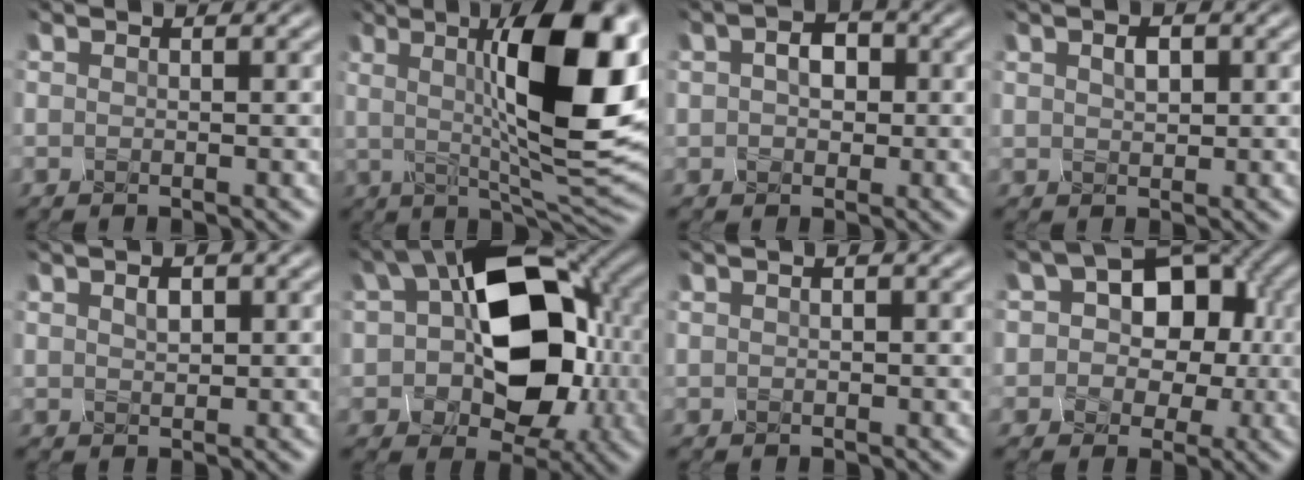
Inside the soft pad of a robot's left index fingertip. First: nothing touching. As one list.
[{"total": 13.8, "force": [1.4, 4.1, 13.1], "torque": [-0.184, 0.003, 0.010]}, {"total": 3.1, "force": [-0.1, 2.3, 2.1], "torque": [-0.037, 0.006, -0.012]}, {"total": 1.7, "force": [0.1, 1.1, 1.3], "torque": [-0.024, 0.002, 0.001]}, {"total": 1.4, "force": [0.1, 0.8, 1.1], "torque": [-0.019, 0.002, 0.004]}, {"total": 14.2, "force": [0.7, 9.1, 10.9], "torque": [-0.151, 0.006, 0.006]}, {"total": 0.0}, {"total": 8.5, "force": [0.6, 6.1, 5.8], "torque": [-0.058, 0.015, -0.014]}]